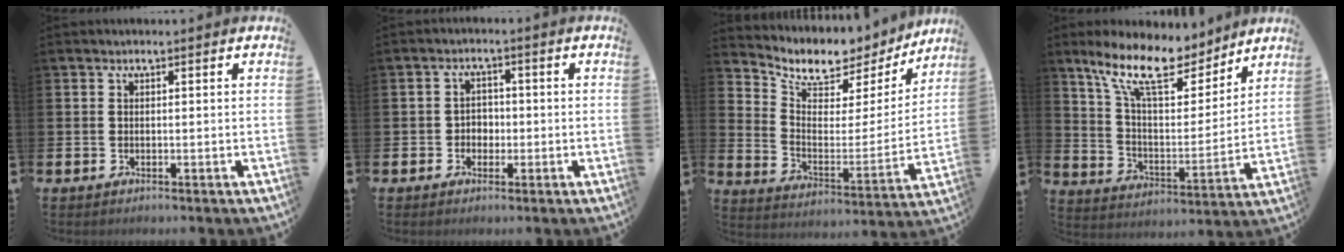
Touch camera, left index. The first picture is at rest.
{"total": 2.4, "force": [-0.6, 2.2, 0.9], "torque": [-0.014, 0.004, -0.017]}
{"total": 7.6, "force": [6.5, 3.5, 1.8], "torque": [-0.074, -0.048, 0.111]}
{"total": 13.4, "force": [10.7, 4.5, 6.7], "torque": [-0.160, -0.055, 0.190]}